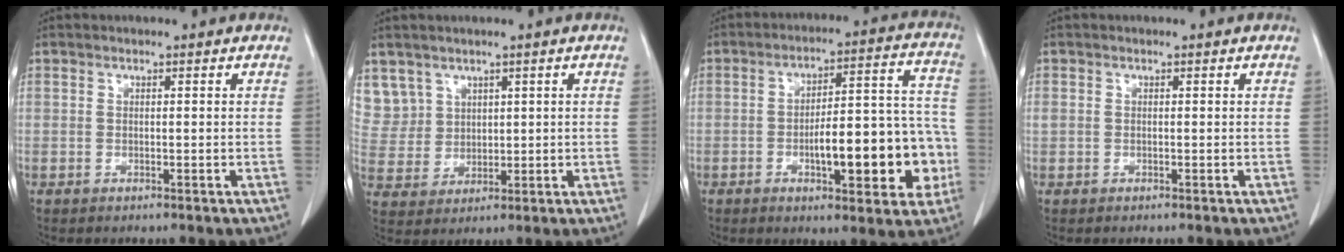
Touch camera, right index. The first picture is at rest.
{"total": 7.7, "force": [4.6, 6.2, 0.0], "torque": [-0.004, 0.015, 0.107]}
{"total": 16.0, "force": [-4.2, 4.9, 14.7], "torque": [-0.192, 0.039, -0.051]}
{"total": 0.7, "force": [0.1, 0.6, 0.2], "torque": [-0.001, 0.011, 0.005]}